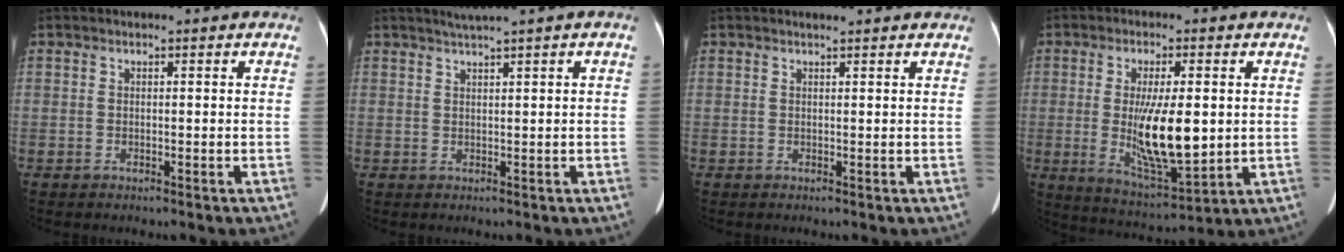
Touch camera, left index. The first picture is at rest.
{"total": 2.6, "force": [1.8, -0.5, 1.8], "torque": [-0.037, 0.009, 0.038]}
{"total": 2.7, "force": [2.4, 0.4, 1.1], "torque": [-0.020, 0.013, 0.027]}
{"total": 11.6, "force": [-0.1, 3.0, 11.2], "torque": [-0.207, -0.021, 0.006]}